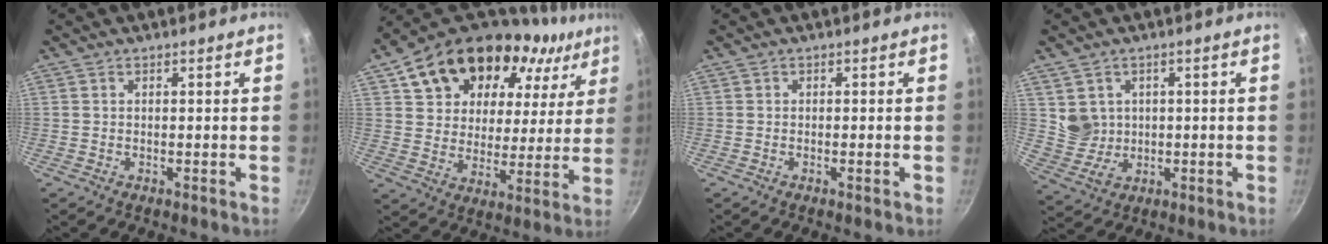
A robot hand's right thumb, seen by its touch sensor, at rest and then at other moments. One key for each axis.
{"total": 23.8, "fx": 13.0, "fy": 15.3, "fz": 12.9, "tx": -0.205, "ty": -0.006, "tz": 0.219}
{"total": 0.8, "fx": -0.4, "fy": 0.1, "fz": 0.7, "tx": -0.014, "ty": 0.002, "tz": -0.008}
{"total": 5.5, "fx": 1.0, "fy": 5.0, "fz": 1.9, "tx": -0.019, "ty": 0.002, "tz": 0.034}